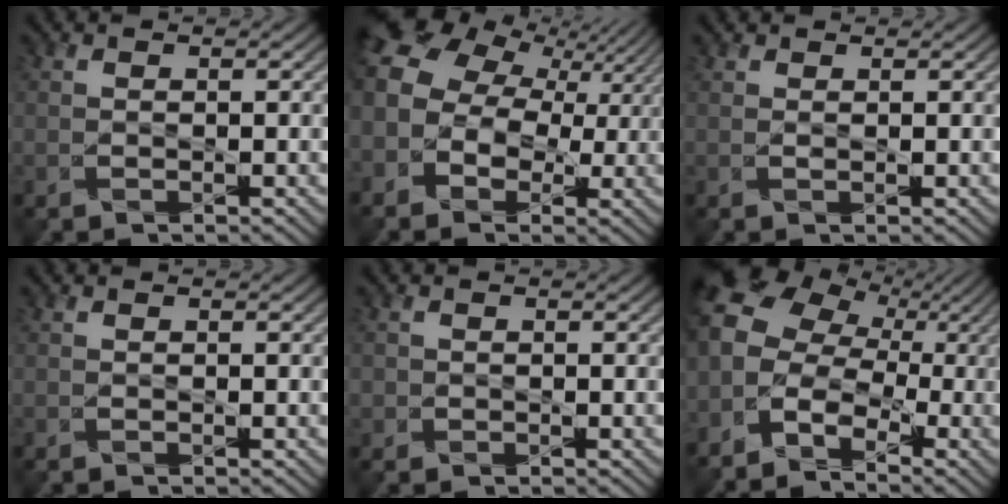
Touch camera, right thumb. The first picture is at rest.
{"total": 12.4, "force": [2.3, 9.5, 7.6], "torque": [-0.193, 0.017, 0.041]}
{"total": 0.7, "force": [0.7, 0.0, 0.1], "torque": [-0.007, 0.001, 0.015]}
{"total": 0.0}
{"total": 1.0, "force": [-0.1, 1.0, 0.1], "torque": [0.002, -0.002, -0.001]}
{"total": 9.2, "force": [-1.7, 6.8, 6.0], "torque": [-0.136, -0.001, -0.037]}